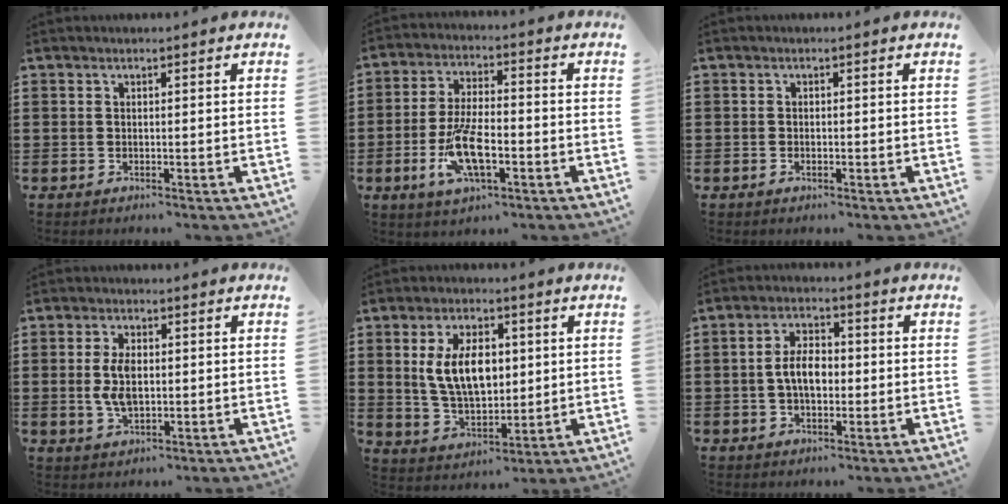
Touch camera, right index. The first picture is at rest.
{"total": 9.7, "force": [-3.2, 3.7, 8.3], "torque": [-0.180, -0.009, -0.060]}
{"total": 0.5, "force": [-0.3, 0.3, 0.3], "torque": [-0.007, -0.002, -0.005]}
{"total": 5.4, "force": [0.1, 2.8, 4.7], "torque": [-0.106, 0.002, -0.003]}
{"total": 9.7, "force": [1.7, 5.5, 7.8], "torque": [-0.164, 0.009, 0.028]}
{"total": 5.7, "force": [-0.4, 3.2, 4.8], "torque": [-0.089, 0.004, -0.013]}